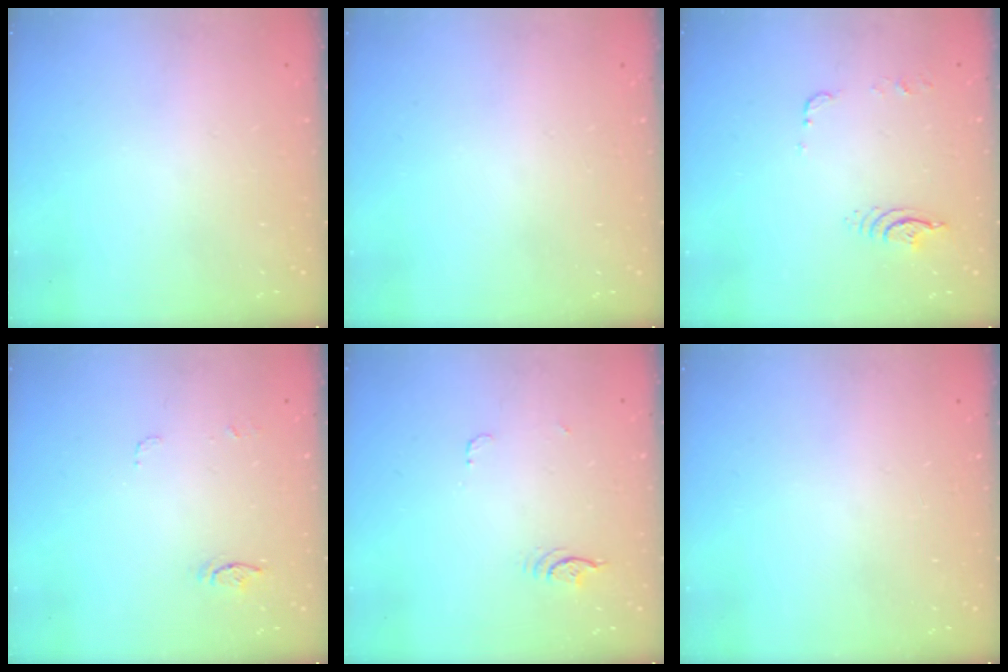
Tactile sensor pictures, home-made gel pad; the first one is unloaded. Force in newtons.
{"total": 0.0}
{"total": 6.7, "press": 6.7, "slide": 0.5}
{"total": 5.5, "press": 5.4, "slide": 0.4}
{"total": 3.8, "press": 3.5, "slide": 1.6}
{"total": 0.0}